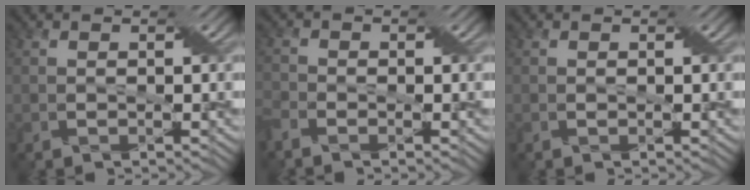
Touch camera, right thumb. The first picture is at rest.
{"total": 2.7, "force": [-2.1, 1.2, 1.1], "torque": [-0.034, -0.006, -0.055]}
{"total": 0.0}